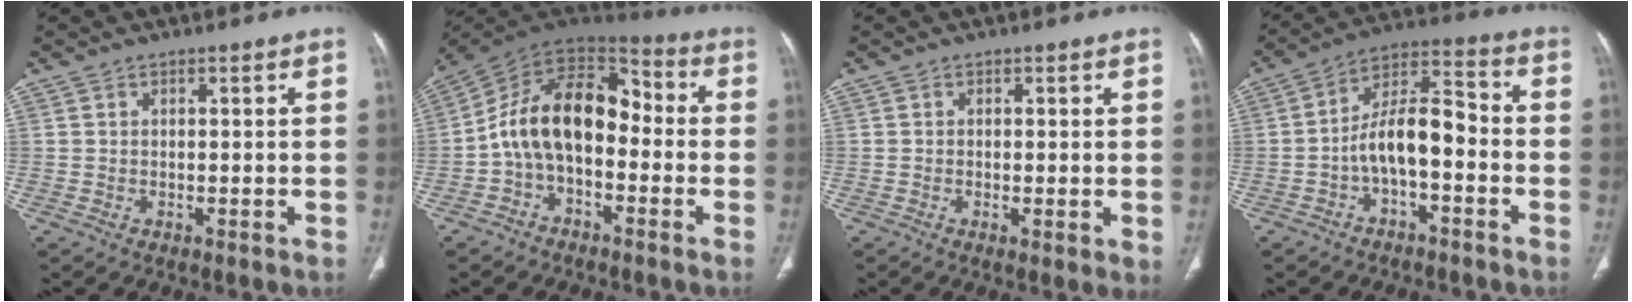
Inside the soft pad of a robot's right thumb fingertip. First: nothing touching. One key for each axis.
{"total": 15.0, "fx": -2.3, "fy": 9.4, "fz": 11.4, "tx": -0.171, "ty": 0.067, "tz": -0.052}
{"total": 2.4, "fx": -0.2, "fy": 0.7, "fz": 2.3, "tx": -0.042, "ty": -0.010, "tz": -0.007}
{"total": 10.6, "fx": -3.0, "fy": 4.7, "fz": 9.0, "tx": -0.151, "ty": 0.054, "tz": -0.060}